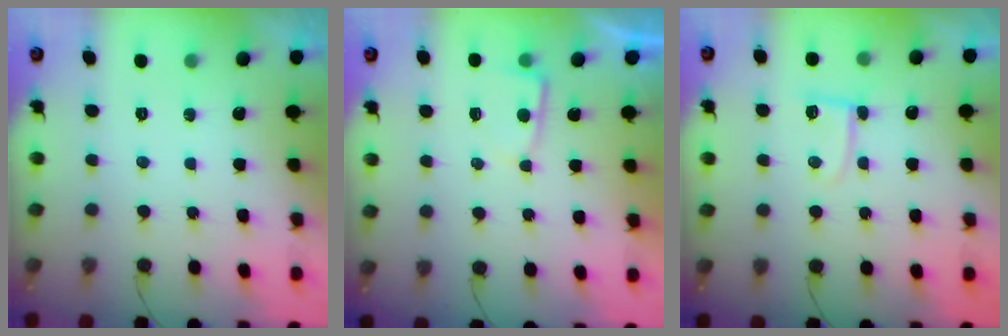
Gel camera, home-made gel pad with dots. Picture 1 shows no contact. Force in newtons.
{"total": 3.2, "press": 3.2, "slide": 0.4}
{"total": 4.6, "press": 4.5, "slide": 0.6}